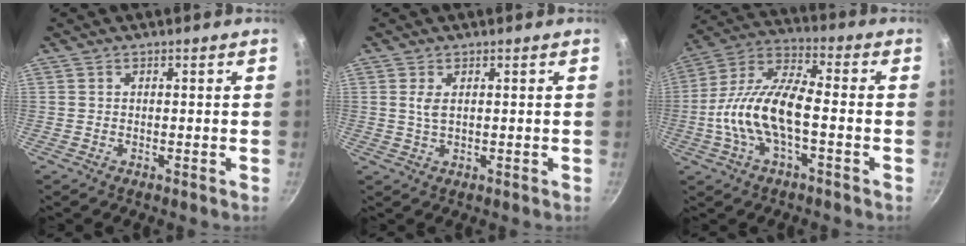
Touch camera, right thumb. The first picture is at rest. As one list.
[{"total": 2.2, "force": [0.6, 1.0, 1.9], "torque": [-0.038, -0.005, 0.013]}, {"total": 15.1, "force": [-3.0, 6.2, 13.4], "torque": [-0.252, 0.038, -0.071]}]